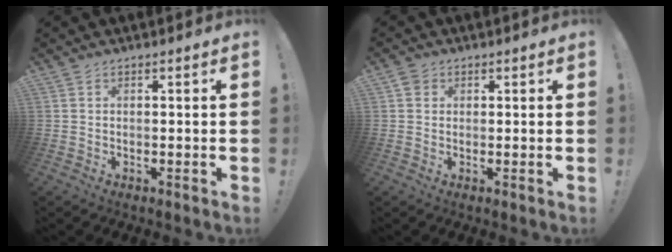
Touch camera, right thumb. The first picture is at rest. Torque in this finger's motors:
{"motor_torque": [0.00, 0.86, 0.24, -0.29, 0.02]}